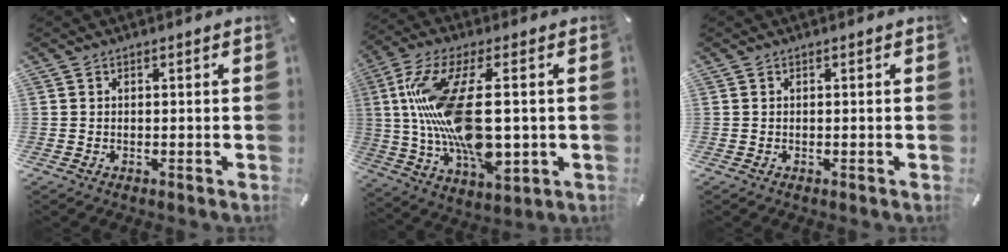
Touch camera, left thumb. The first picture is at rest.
{"total": 21.2, "force": [1.6, 9.1, 19.0], "torque": [-0.393, -0.015, 0.028]}
{"total": 0.0}